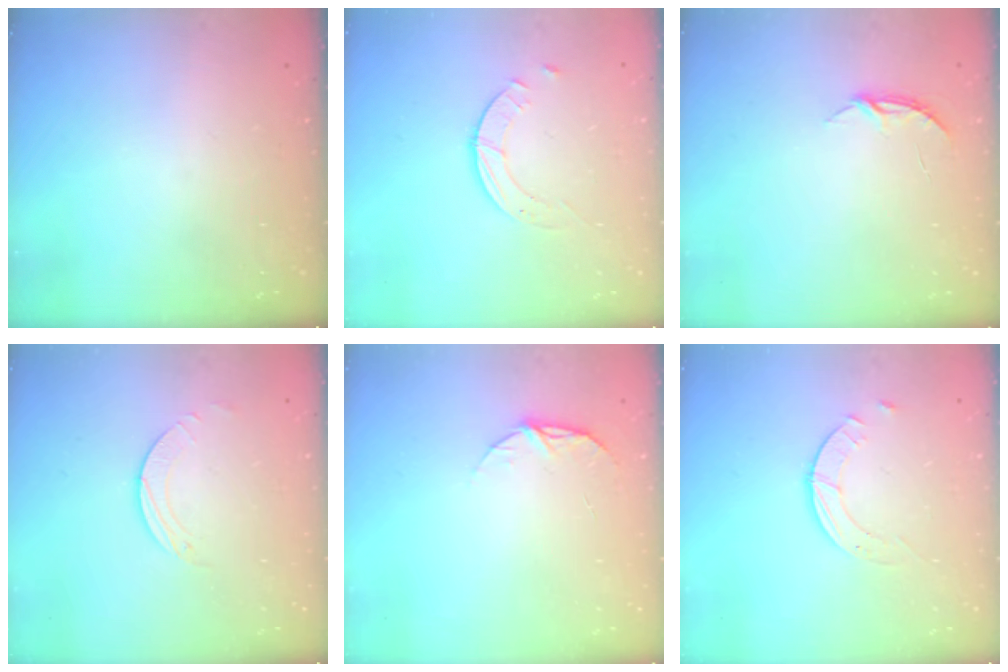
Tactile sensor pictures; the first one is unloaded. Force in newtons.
{"total": 2.3, "press": 2.3, "slide": 0.3}
{"total": 3.7, "press": 3.7, "slide": 0.3}
{"total": 2.0, "press": 2.0, "slide": 0.2}
{"total": 6.6, "press": 6.5, "slide": 0.6}
{"total": 2.3, "press": 2.3, "slide": 0.3}